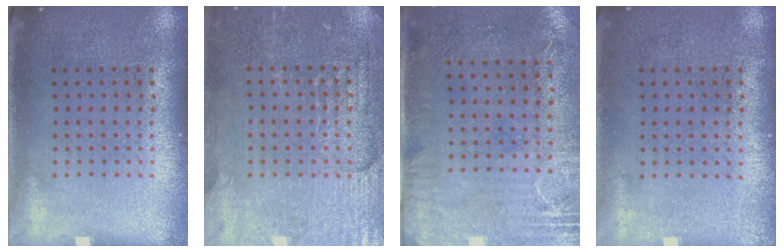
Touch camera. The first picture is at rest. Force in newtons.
{"total": 3.3, "press": 3.3, "slide": 0.7}
{"total": 2.9, "press": 2.4, "slide": 1.7}
{"total": 0.0}